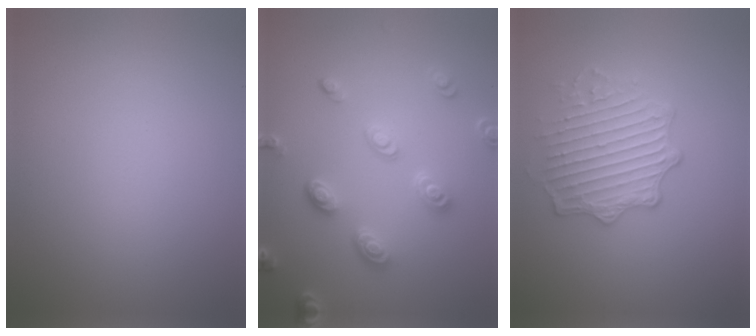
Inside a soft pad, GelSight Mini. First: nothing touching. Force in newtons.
{"total": 4.0, "press": 3.3, "slide": 2.3}
{"total": 4.0, "press": 3.8, "slide": 1.2}